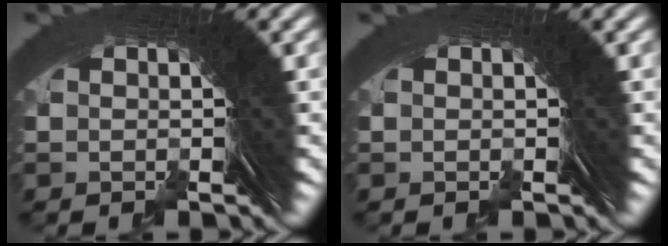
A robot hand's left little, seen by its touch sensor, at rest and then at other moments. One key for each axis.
{"total": 0.0}